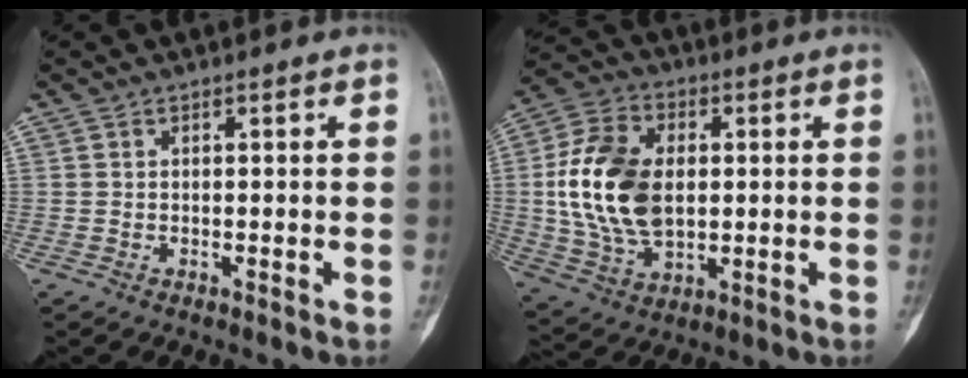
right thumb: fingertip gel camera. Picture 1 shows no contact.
{"total": 17.5, "force": [1.1, 11.4, 13.2], "torque": [-0.240, 0.002, 0.026]}